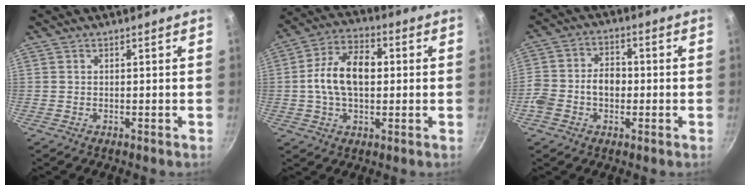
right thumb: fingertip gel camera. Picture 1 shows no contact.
{"total": 12.7, "force": [0.6, 7.7, 10.1], "torque": [-0.177, 0.023, 0.005]}
{"total": 9.0, "force": [-1.4, 6.4, 6.2], "torque": [-0.112, 0.029, -0.032]}